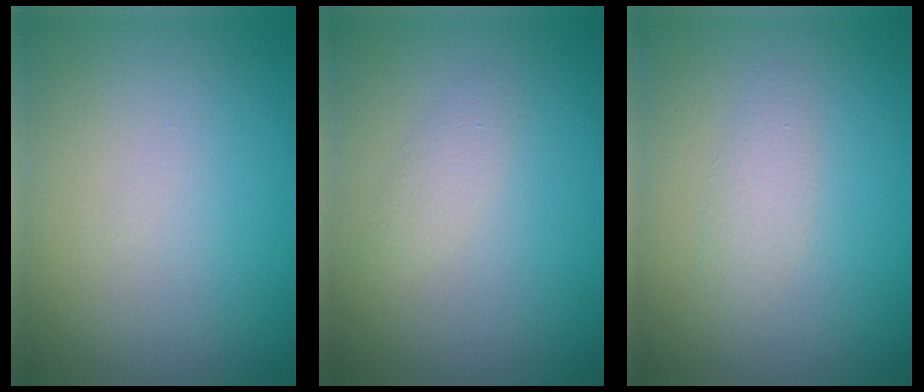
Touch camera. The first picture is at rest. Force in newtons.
{"total": 1.2, "press": 1.2, "slide": 0.1}
{"total": 1.4, "press": 1.4, "slide": 0.1}